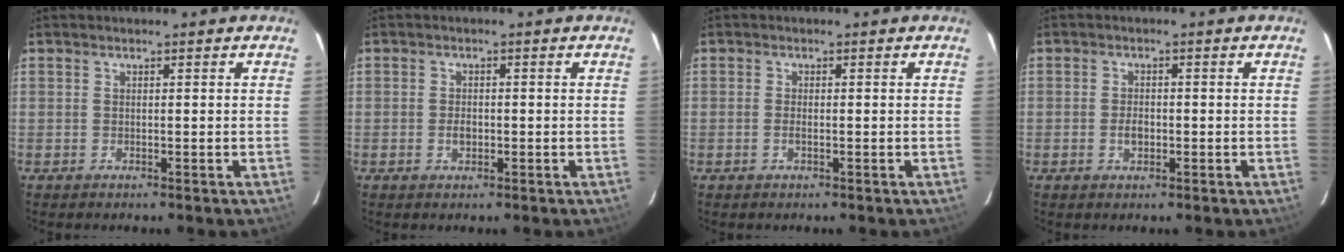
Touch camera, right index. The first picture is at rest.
{"total": 2.0, "force": [-0.5, 1.3, 1.4], "torque": [-0.025, 0.002, -0.008]}
{"total": 1.2, "force": [-0.3, 0.3, 1.1], "torque": [-0.024, 0.000, -0.006]}
{"total": 2.5, "force": [-0.5, 1.6, 1.8], "torque": [-0.033, 0.001, -0.009]}